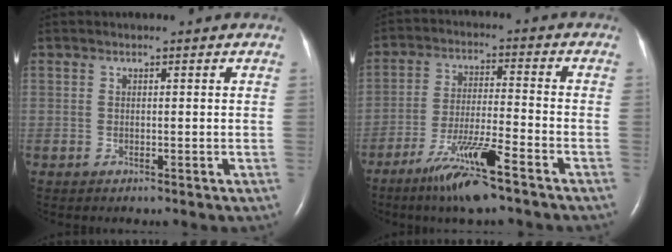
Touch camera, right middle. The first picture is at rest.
{"total": 10.4, "force": [-6.9, 0.1, 7.8], "torque": [-0.151, -0.027, -0.127]}